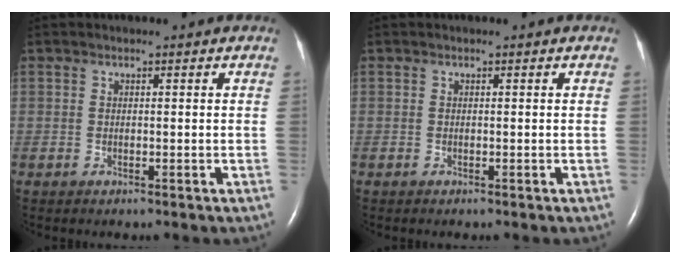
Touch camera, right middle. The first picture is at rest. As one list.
[{"total": 0.0}]